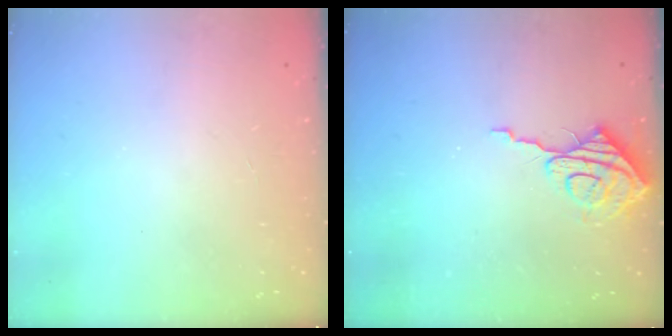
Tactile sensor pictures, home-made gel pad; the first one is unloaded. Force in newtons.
{"total": 9.5, "press": 9.4, "slide": 0.8}